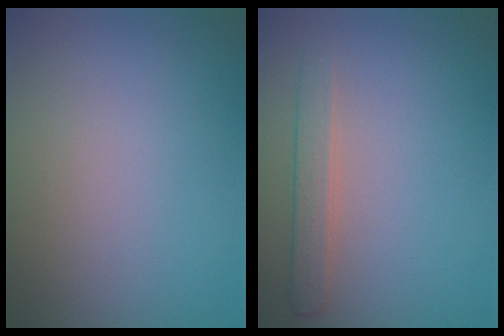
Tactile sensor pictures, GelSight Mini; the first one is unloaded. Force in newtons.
{"total": 1.8, "press": 1.8, "slide": 0.1}